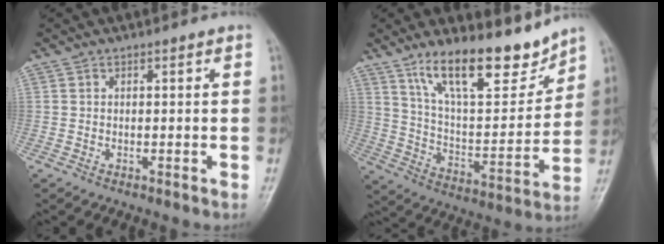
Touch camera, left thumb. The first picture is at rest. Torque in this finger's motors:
{"motor_torque": [2.31, 0.62, 1.19, -1.58, 0.34]}